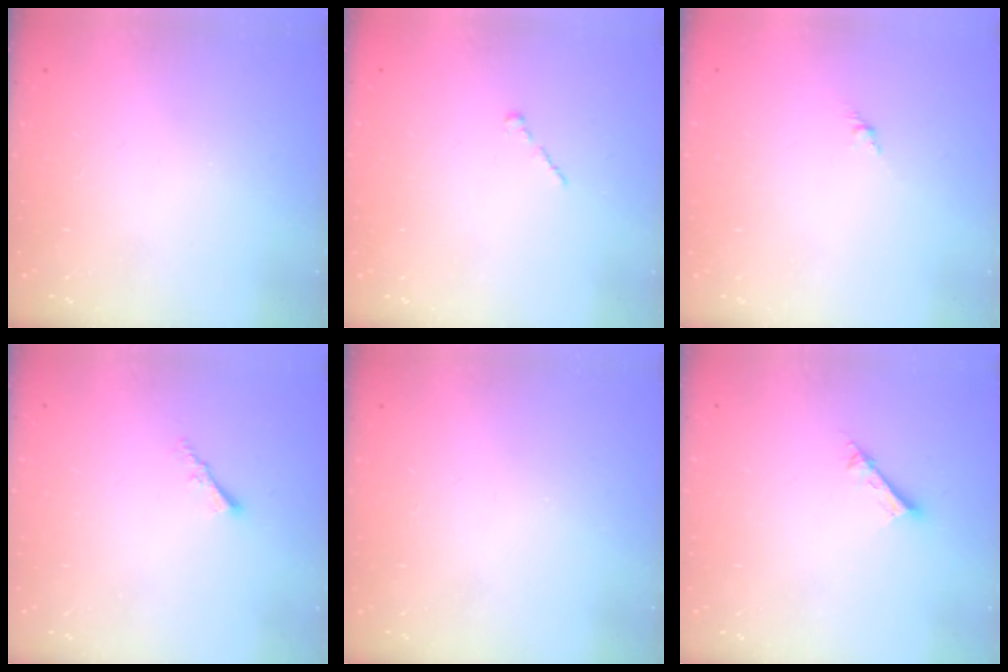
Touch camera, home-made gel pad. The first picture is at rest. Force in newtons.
{"total": 1.0, "press": 0.8, "slide": 0.5}
{"total": 1.5, "press": 1.4, "slide": 0.6}
{"total": 2.0, "press": 2.0, "slide": 0.3}
{"total": 0.0}
{"total": 4.3, "press": 4.3, "slide": 0.3}